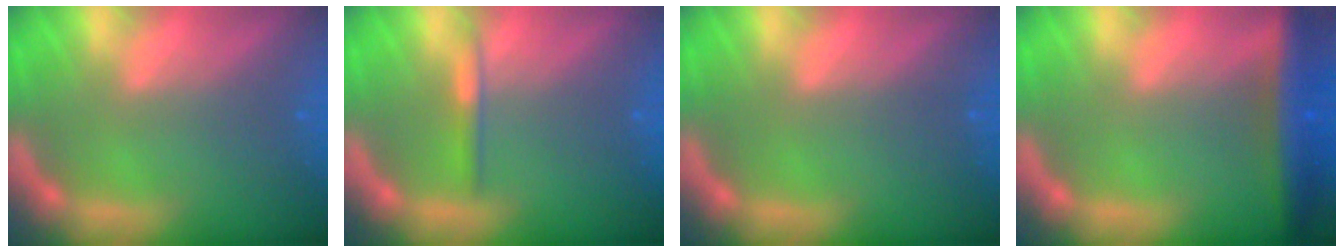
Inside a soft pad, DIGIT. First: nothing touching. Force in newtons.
{"total": 1.4}
{"total": 0.0}
{"total": 6.0}